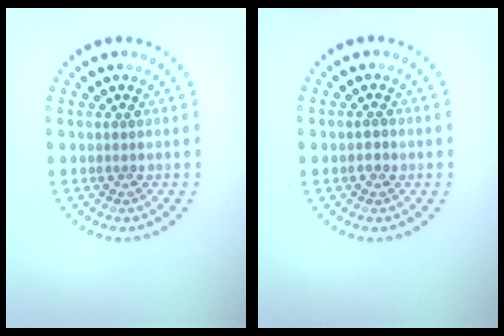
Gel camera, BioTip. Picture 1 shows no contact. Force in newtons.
{"total": 1.0, "press": 1.0, "slide": 0.1}